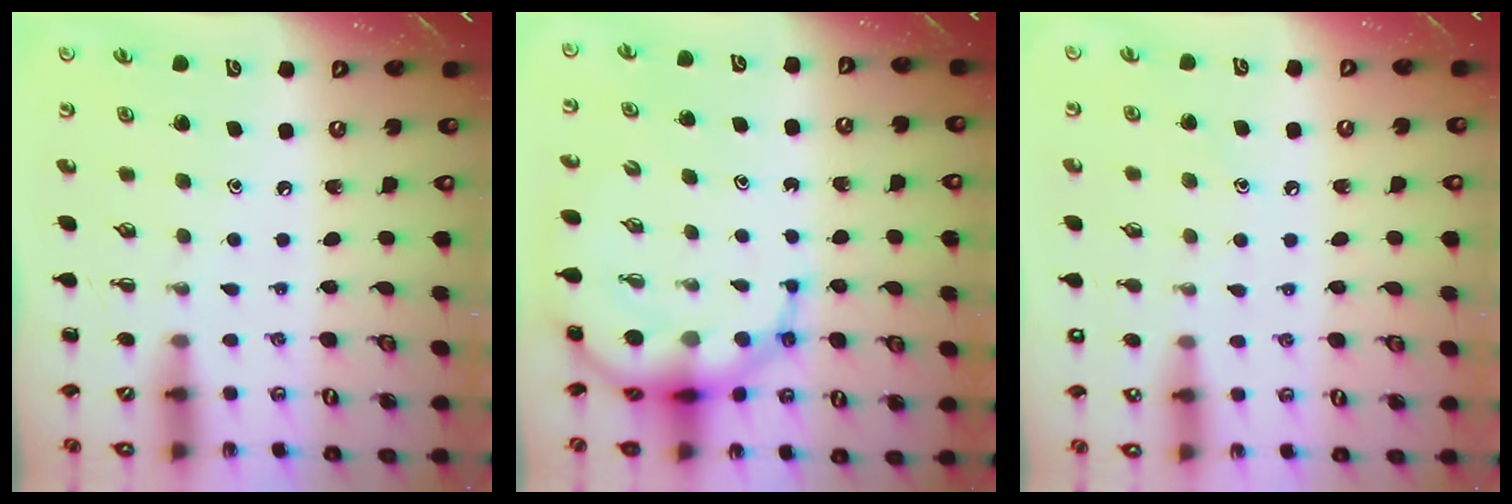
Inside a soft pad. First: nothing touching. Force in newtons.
{"total": 10.7, "press": 10.4, "slide": 2.9}
{"total": 7.0, "press": 6.8, "slide": 1.8}